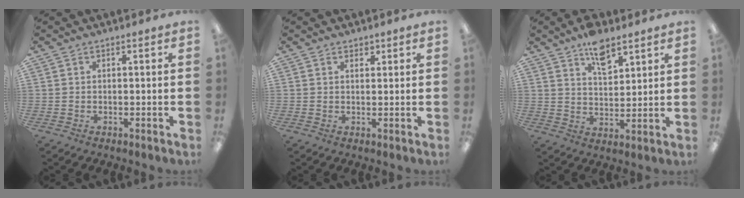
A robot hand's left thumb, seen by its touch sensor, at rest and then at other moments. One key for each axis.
{"total": 1.3, "fx": 1.1, "fy": 0.5, "fz": 0.5, "tx": -0.003, "ty": -0.005, "tz": 0.018}
{"total": 8.1, "fx": 5.7, "fy": 3.5, "fz": 4.6, "tx": -0.065, "ty": -0.033, "tz": 0.098}